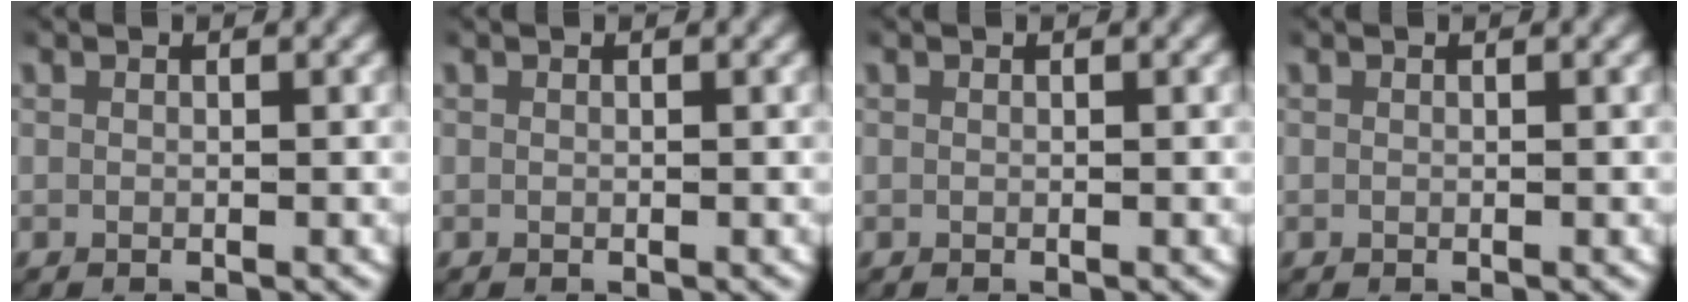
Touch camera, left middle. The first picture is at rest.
{"total": 0.0}
{"total": 0.0}
{"total": 0.0}